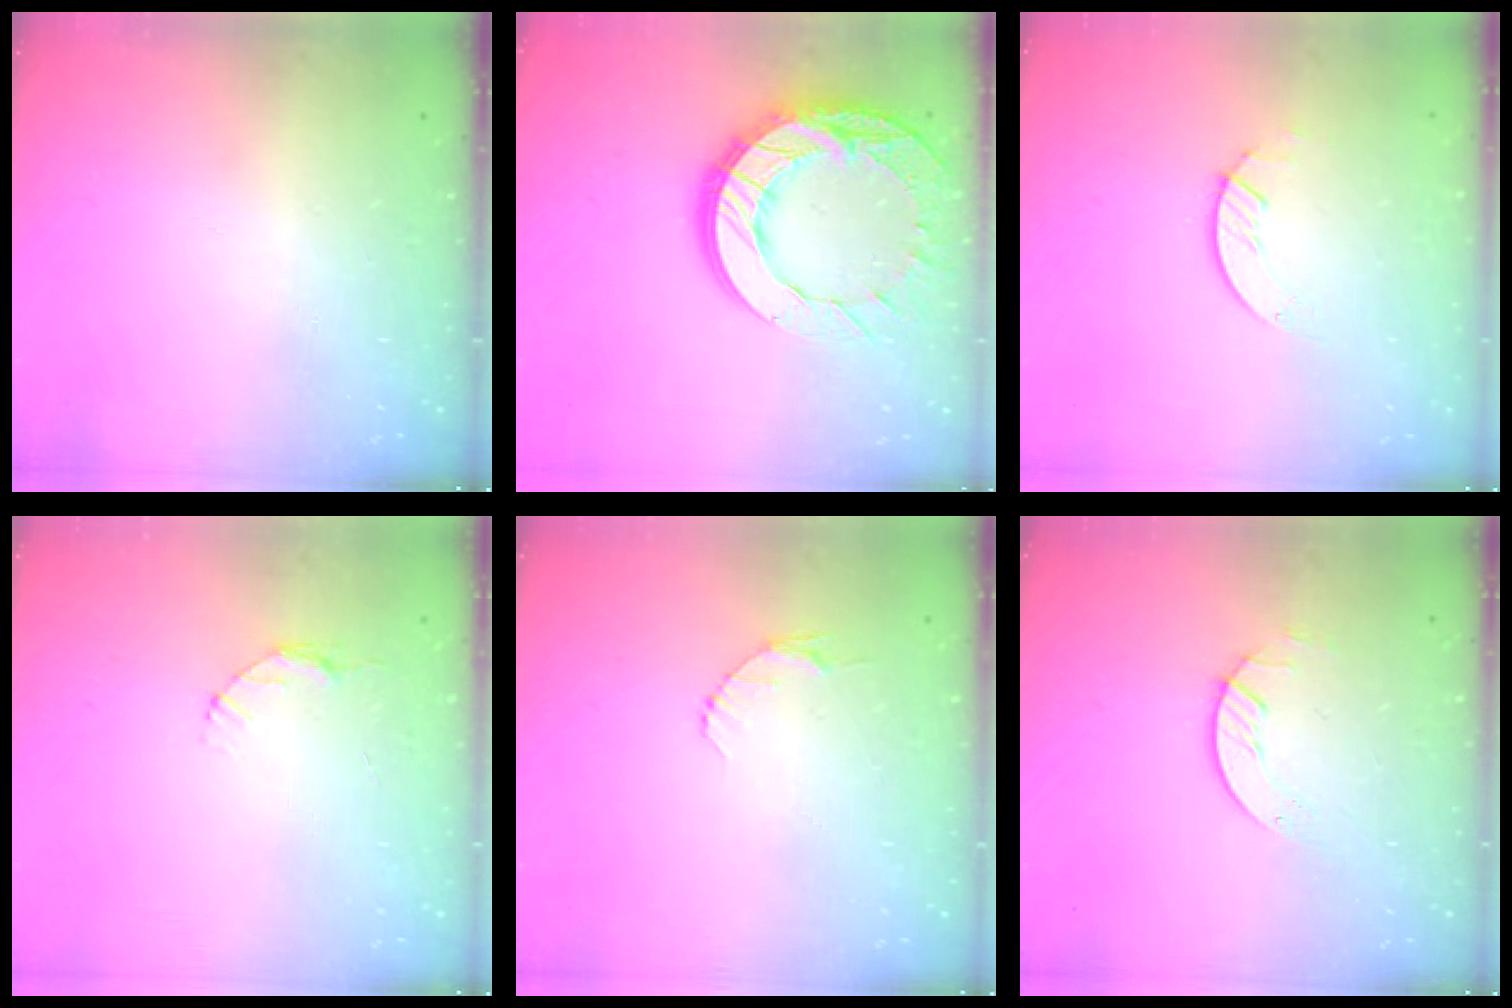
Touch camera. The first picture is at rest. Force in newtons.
{"total": 20.9, "press": 20.8, "slide": 1.9}
{"total": 1.3, "press": 1.3, "slide": 0.2}
{"total": 3.2, "press": 3.2, "slide": 0.4}
{"total": 4.0, "press": 4.0, "slide": 0.6}
{"total": 2.0, "press": 2.0, "slide": 0.2}